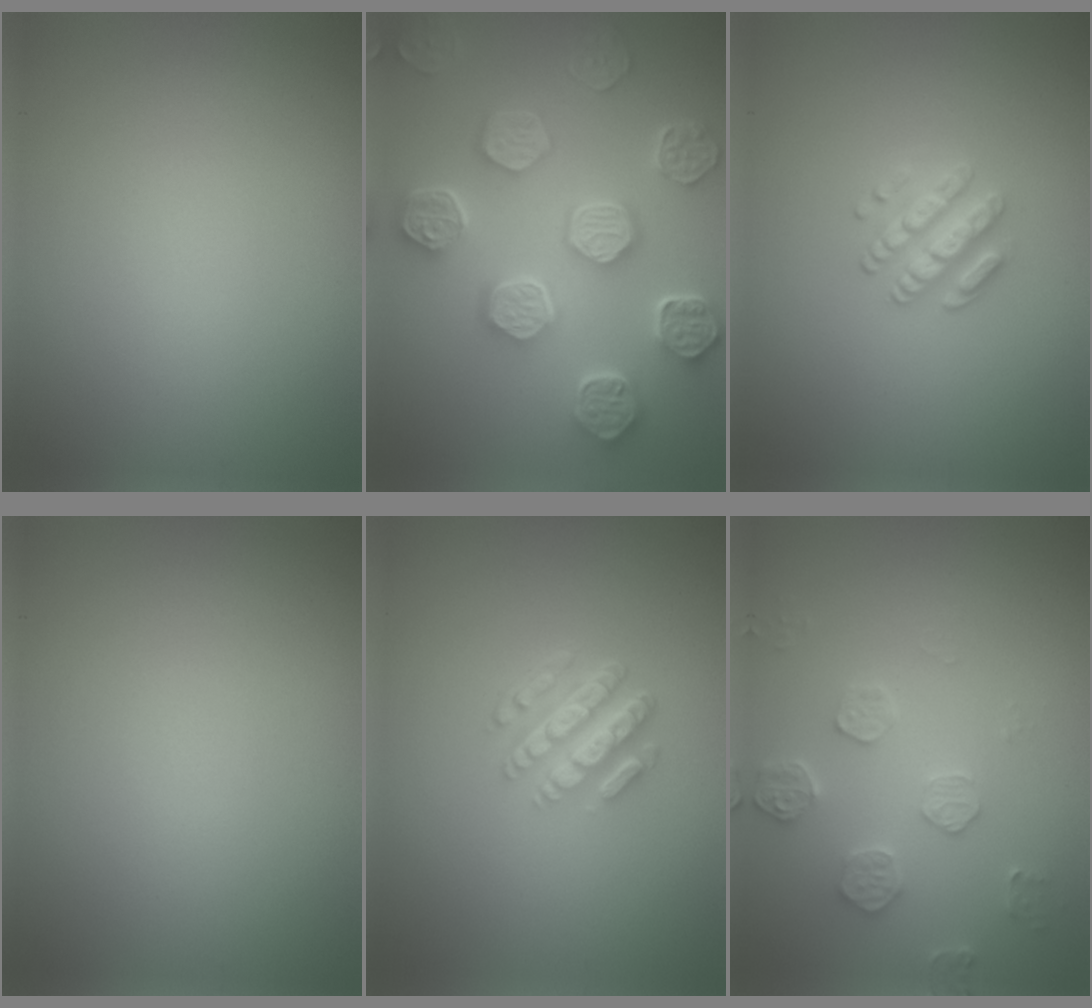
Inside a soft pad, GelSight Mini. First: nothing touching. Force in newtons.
{"total": 8.0, "press": 6.3, "slide": 5.0}
{"total": 2.8, "press": 2.6, "slide": 0.9}
{"total": 0.0}
{"total": 4.6, "press": 3.2, "slide": 3.3}
{"total": 2.7, "press": 2.7, "slide": 0.5}